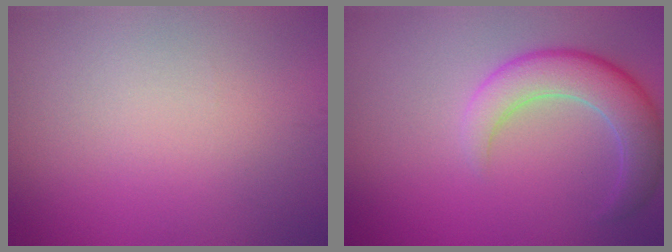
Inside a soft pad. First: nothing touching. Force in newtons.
{"total": 5.2, "press": 5.1, "slide": 0.6}